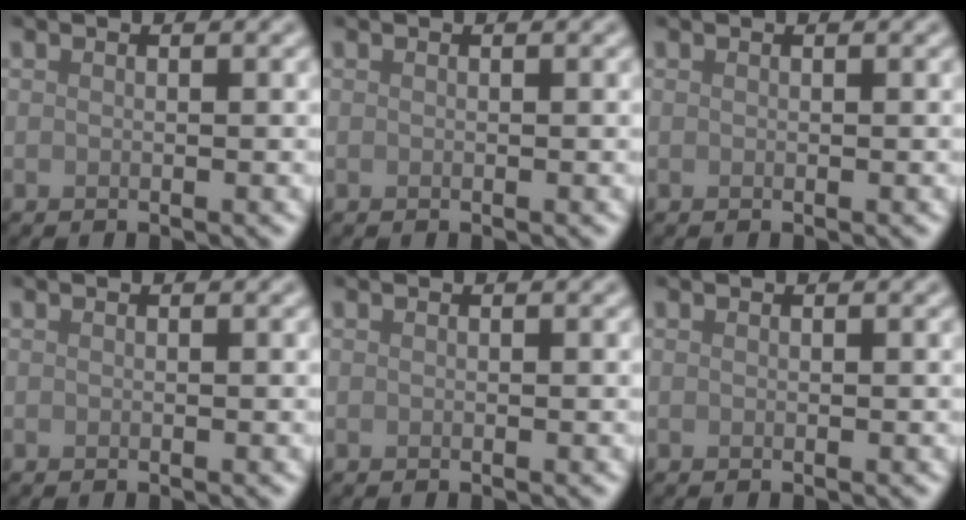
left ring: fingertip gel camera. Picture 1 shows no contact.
{"total": 0.0}
{"total": 0.0}
{"total": 0.0}
{"total": 0.0}
{"total": 0.0}